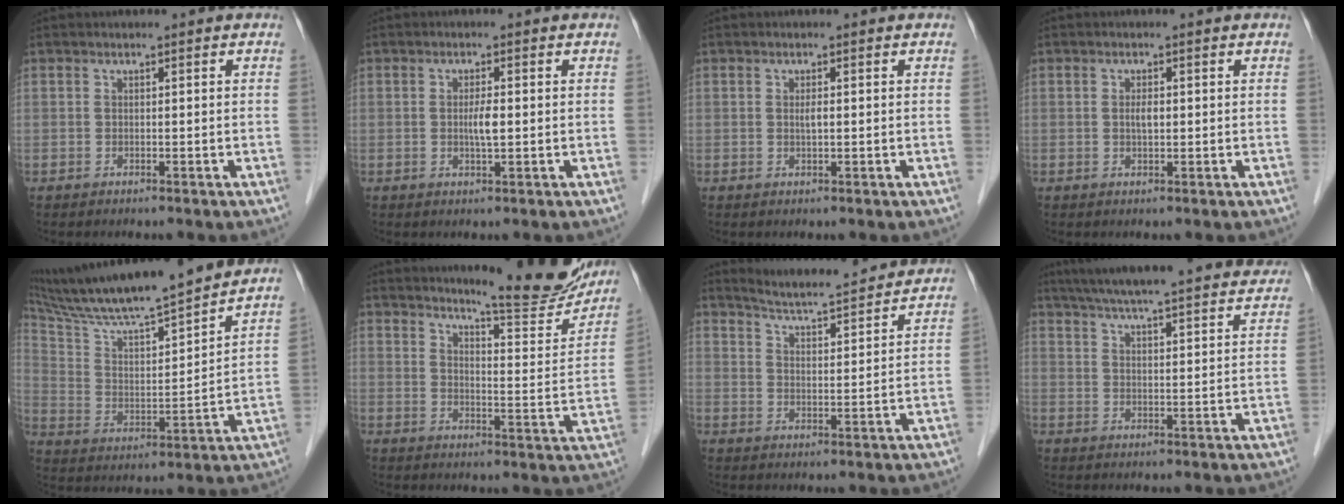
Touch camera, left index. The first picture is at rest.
{"total": 2.4, "force": [0.0, 0.2, 2.4], "torque": [-0.046, -0.002, 0.000]}
{"total": 1.0, "force": [0.1, 0.1, 1.0], "torque": [-0.020, -0.001, 0.001]}
{"total": 1.5, "force": [0.1, 0.5, 1.4], "torque": [-0.027, 0.001, 0.003]}
{"total": 21.6, "force": [18.7, 0.6, 10.8], "torque": [-0.185, 0.016, 0.303]}
{"total": 15.8, "force": [14.7, 0.8, 5.8], "torque": [-0.077, -0.057, 0.185]}
{"total": 11.9, "force": [11.4, 0.4, 3.3], "torque": [-0.061, 0.009, 0.162]}
{"total": 29.5, "force": [26.9, 2.8, 11.8], "torque": [-0.195, -0.021, 0.343]}